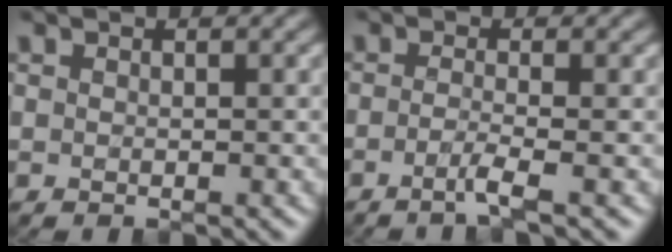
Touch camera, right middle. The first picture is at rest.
{"total": 2.2, "force": [-1.1, 0.3, 1.9], "torque": [-0.029, -0.004, -0.032]}